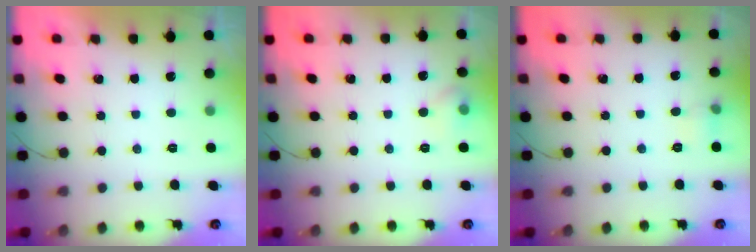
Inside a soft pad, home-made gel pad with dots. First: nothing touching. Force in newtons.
{"total": 7.3, "press": 5.3, "slide": 5.0}
{"total": 4.7, "press": 4.3, "slide": 1.8}